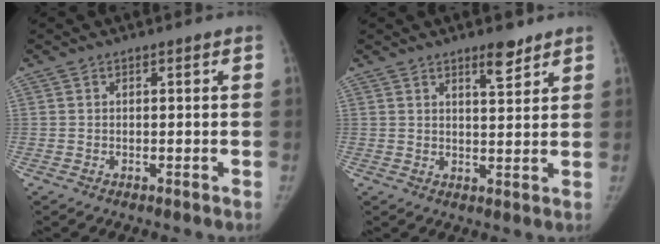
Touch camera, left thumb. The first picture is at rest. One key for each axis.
{"total": 4.5, "fx": 3.4, "fy": 1.3, "fz": 2.7, "tx": -0.029, "ty": -0.026, "tz": 0.051}